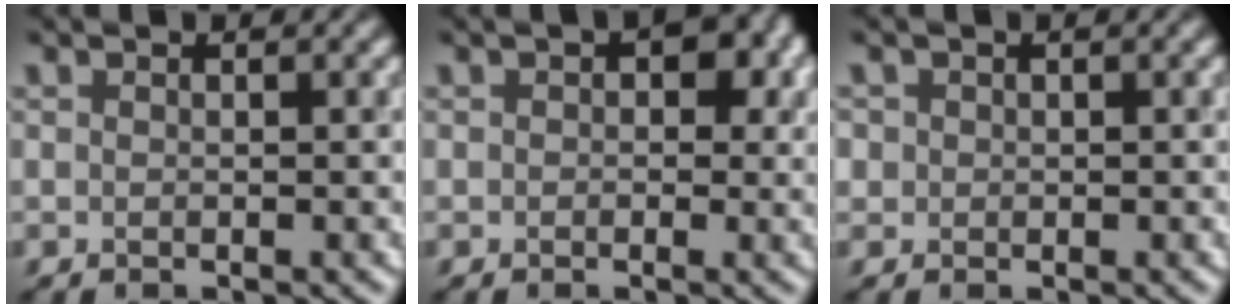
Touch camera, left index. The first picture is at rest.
{"total": 3.4, "force": [0.8, 2.4, 2.3], "torque": [-0.013, -0.003, 0.006]}
{"total": 1.4, "force": [0.4, 1.3, 0.4], "torque": [-0.002, 0.005, 0.000]}